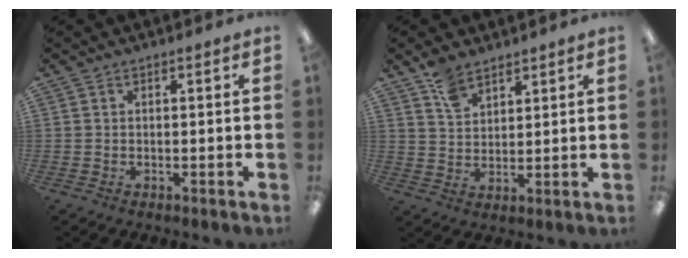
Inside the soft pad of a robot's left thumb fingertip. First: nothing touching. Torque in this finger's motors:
{"motor_torque": [0.94, 0.31, 0.59, -0.59, 0.03]}